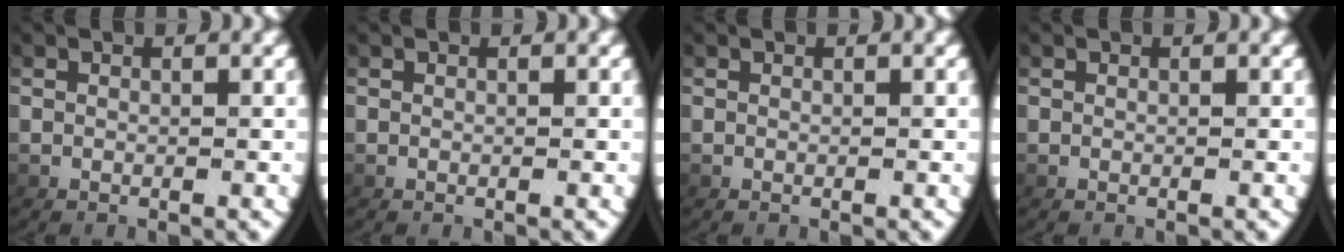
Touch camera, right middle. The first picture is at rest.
{"total": 0.0}
{"total": 0.0}
{"total": 0.0}